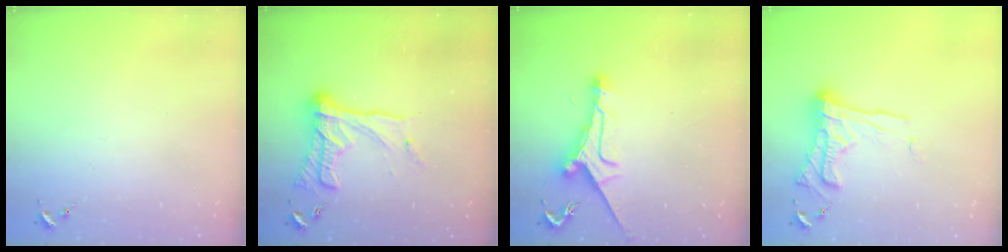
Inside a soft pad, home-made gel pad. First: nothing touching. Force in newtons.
{"total": 19.1, "press": 19.0, "slide": 1.7}
{"total": 10.0, "press": 9.9, "slide": 0.7}
{"total": 16.1, "press": 16.1, "slide": 1.4}